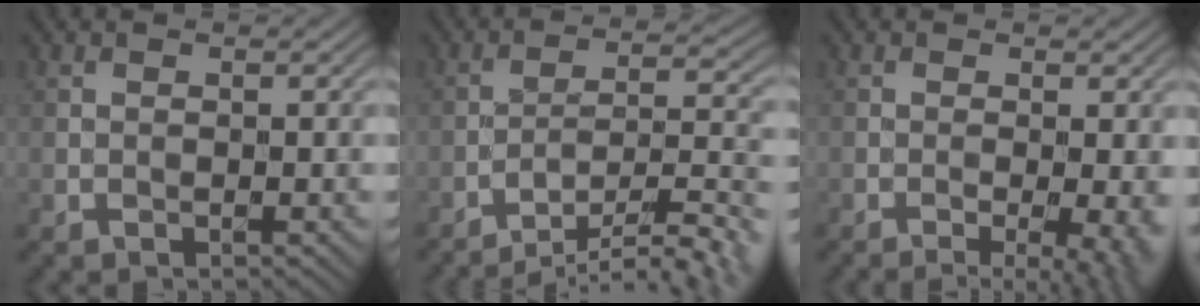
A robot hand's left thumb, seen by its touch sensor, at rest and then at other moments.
{"total": 13.9, "force": [-11.7, 2.4, 7.2], "torque": [-0.106, 0.012, -0.160]}
{"total": 5.8, "force": [-1.5, 1.4, 5.5], "torque": [-0.077, -0.011, -0.016]}